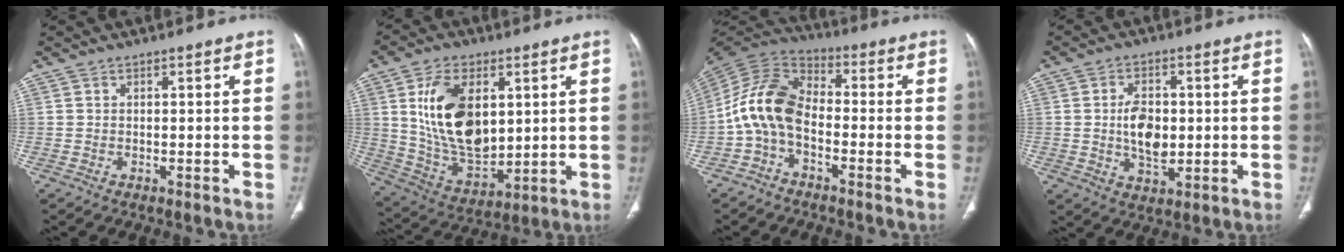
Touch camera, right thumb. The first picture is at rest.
{"total": 18.2, "force": [4.4, 10.7, 14.1], "torque": [-0.227, -0.023, 0.097]}
{"total": 11.8, "force": [-2.7, 7.4, 8.8], "torque": [-0.167, 0.051, -0.067]}
{"total": 8.0, "force": [0.2, 4.9, 6.3], "torque": [-0.095, -0.004, 0.005]}